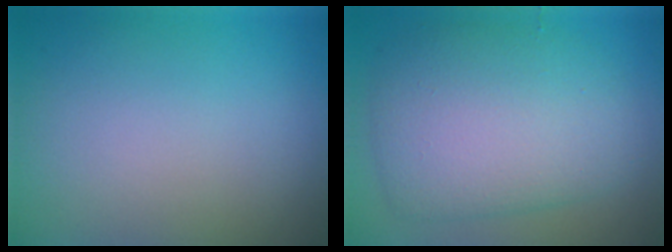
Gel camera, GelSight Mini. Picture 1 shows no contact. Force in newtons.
{"total": 7.2, "press": 7.2, "slide": 0.1}